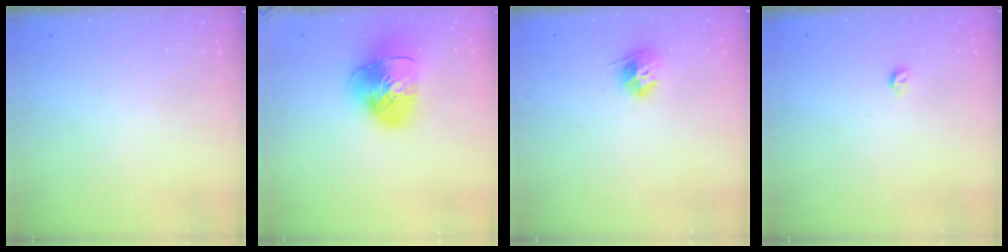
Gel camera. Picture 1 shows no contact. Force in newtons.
{"total": 15.0, "press": 14.8, "slide": 2.2}
{"total": 9.3, "press": 9.3, "slide": 0.5}
{"total": 3.5, "press": 3.5, "slide": 0.5}